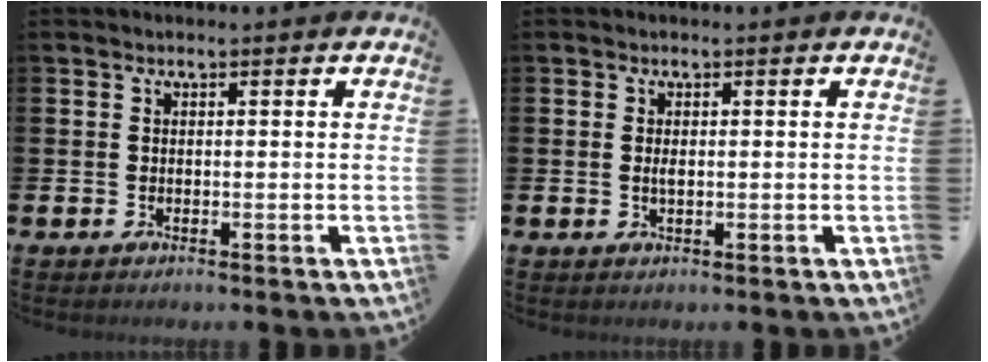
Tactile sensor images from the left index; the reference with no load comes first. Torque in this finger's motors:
{"motor_torque": [0.37, 0.27, 0.02, 0.01]}